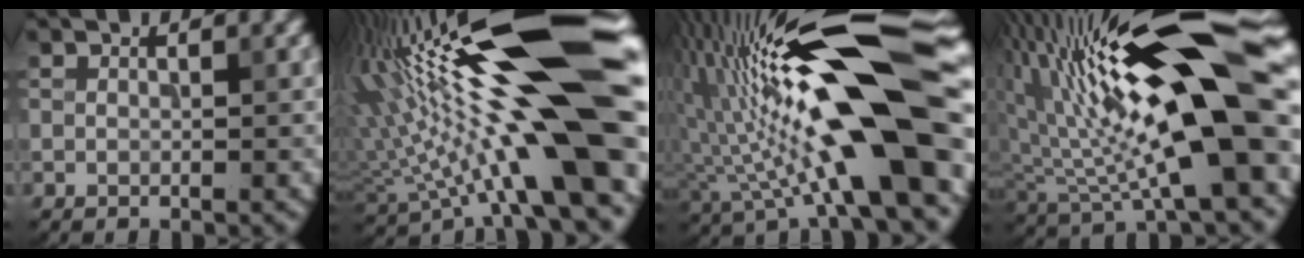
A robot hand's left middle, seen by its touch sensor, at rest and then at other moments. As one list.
[{"total": 20.0, "force": [4.0, 4.5, 19.0], "torque": [-0.308, 0.017, 0.072]}, {"total": 18.1, "force": [2.3, 4.6, 17.4], "torque": [-0.283, 0.019, 0.032]}, {"total": 19.6, "force": [3.9, 5.4, 18.4], "torque": [-0.308, 0.031, 0.064]}]